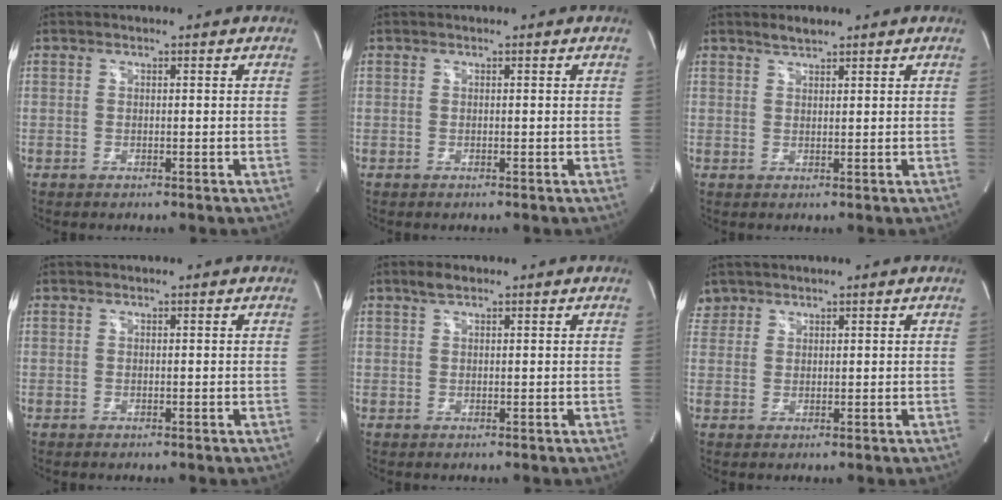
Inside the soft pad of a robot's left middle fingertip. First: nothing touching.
{"total": 0.0}
{"total": 1.7, "force": [1.6, 0.4, 0.6], "torque": [-0.016, 0.003, 0.031]}
{"total": 0.0}
{"total": 1.9, "force": [1.4, 0.7, 1.1], "torque": [-0.026, 0.009, 0.027]}
{"total": 2.4, "force": [1.9, 1.4, -0.3], "torque": [0.011, 0.011, 0.036]}